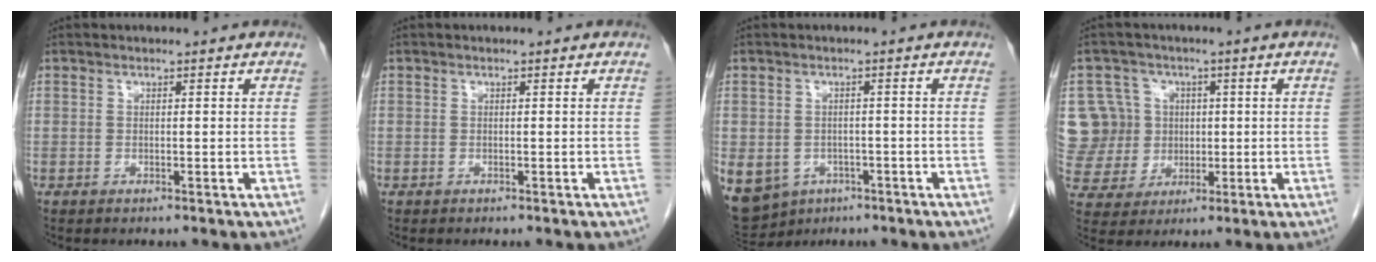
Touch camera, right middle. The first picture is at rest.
{"total": 0.0}
{"total": 19.0, "force": [-8.6, 15.2, 7.5], "torque": [-0.255, -0.010, -0.112]}
{"total": 10.6, "force": [2.1, 10.3, 1.5], "torque": [-0.050, 0.042, 0.055]}